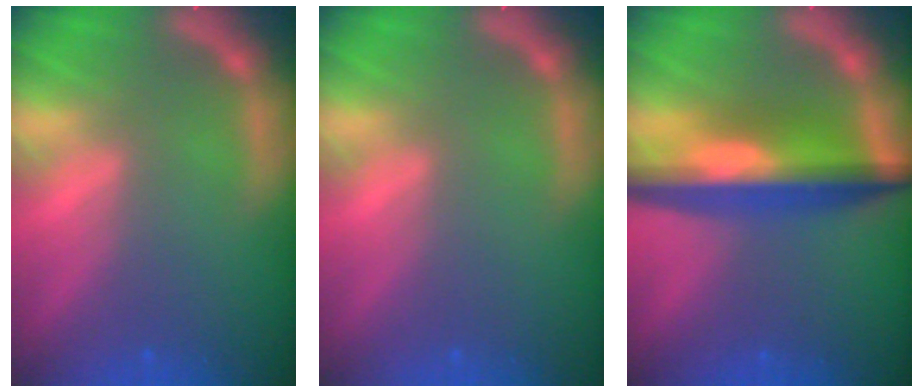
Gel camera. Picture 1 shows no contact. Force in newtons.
{"total": 0.0}
{"total": 8.6}